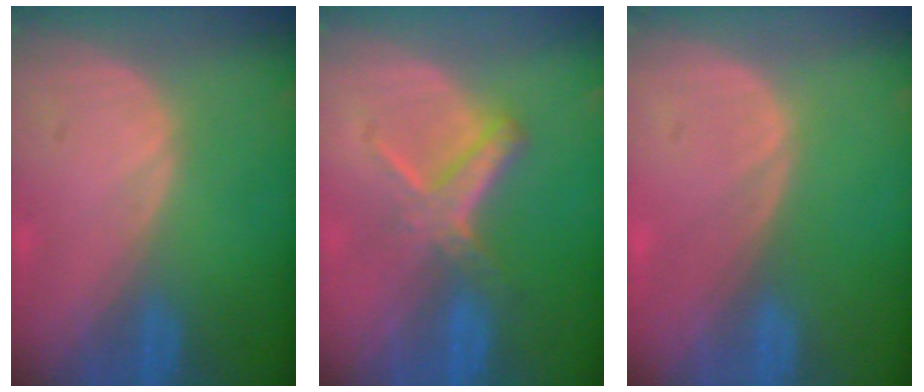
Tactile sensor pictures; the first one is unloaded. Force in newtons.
{"total": 5.6, "press": 5.1, "slide": 2.4}
{"total": 0.7, "press": 0.0, "slide": 0.7}